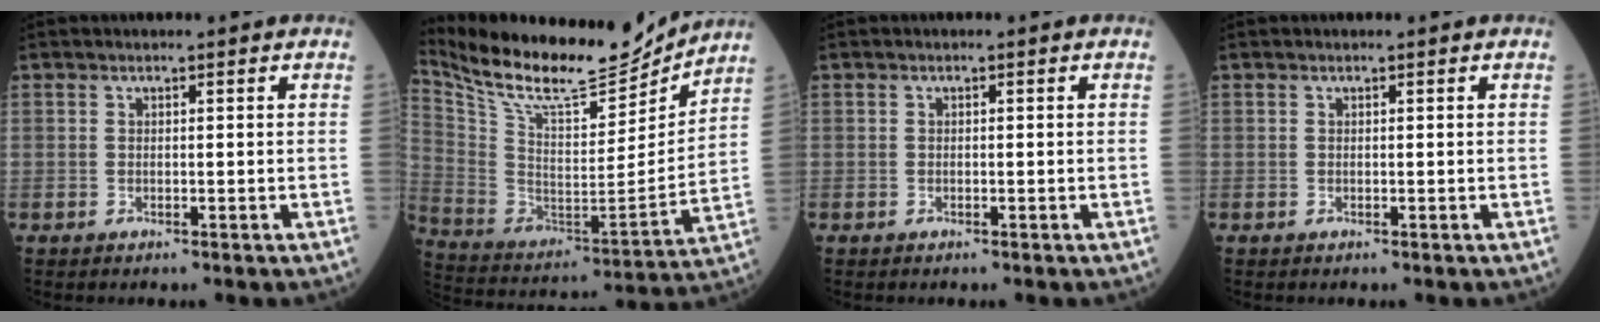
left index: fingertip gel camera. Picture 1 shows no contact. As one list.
[{"total": 20.7, "force": [18.9, 3.5, 7.9], "torque": [-0.166, -0.029, 0.317]}, {"total": 0.0}, {"total": 0.0}]